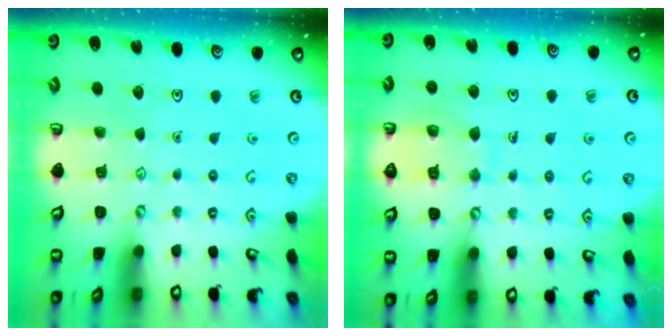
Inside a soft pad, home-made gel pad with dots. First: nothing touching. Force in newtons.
{"total": 8.2, "press": 8.1, "slide": 0.9}